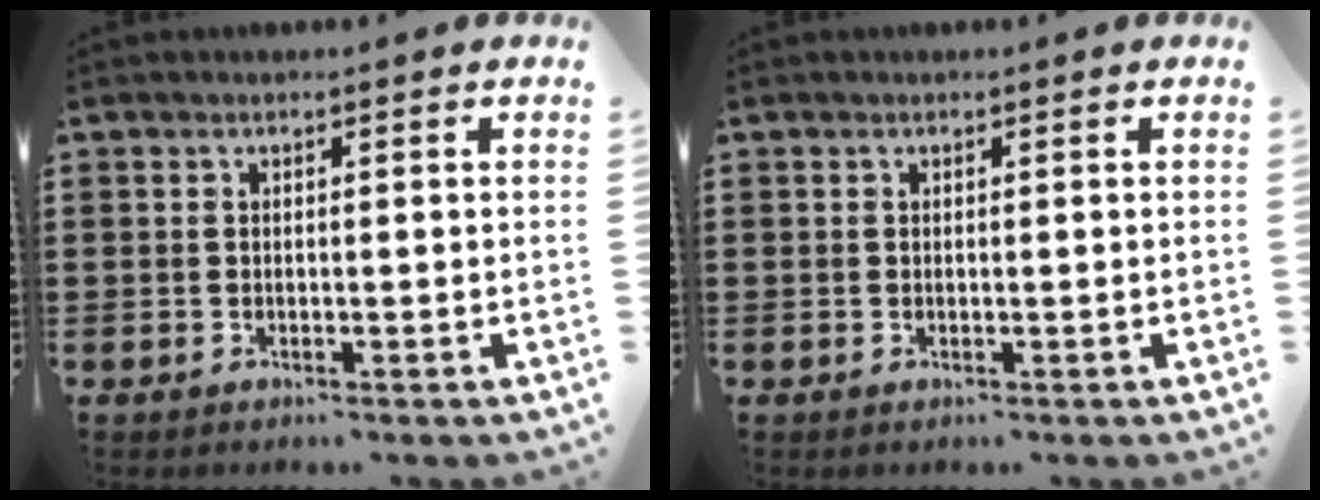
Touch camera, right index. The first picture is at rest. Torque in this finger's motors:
{"motor_torque": [-0.21, 0.23, 0.00, 0.00]}